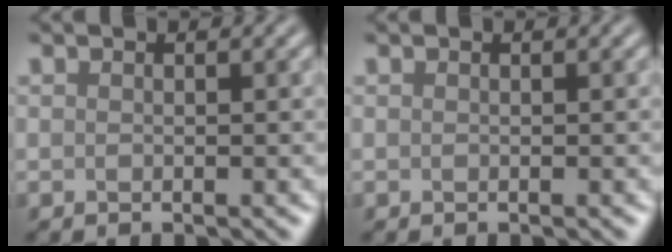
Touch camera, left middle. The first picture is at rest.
{"total": 0.0}